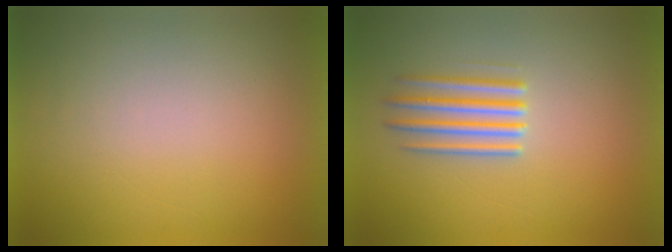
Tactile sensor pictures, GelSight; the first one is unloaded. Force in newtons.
{"total": 2.5}